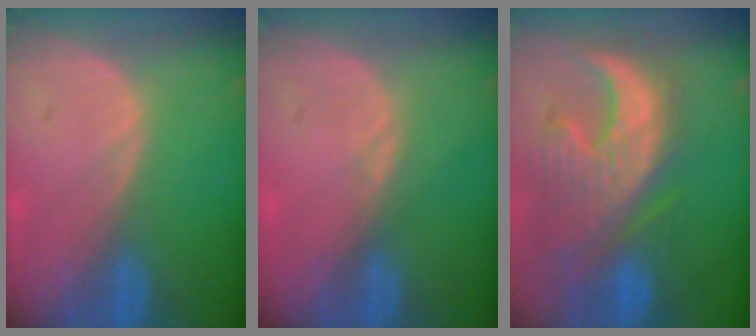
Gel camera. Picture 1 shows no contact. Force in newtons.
{"total": 0.5, "press": 0.5, "slide": 0.2}
{"total": 12.4, "press": 11.2, "slide": 5.4}